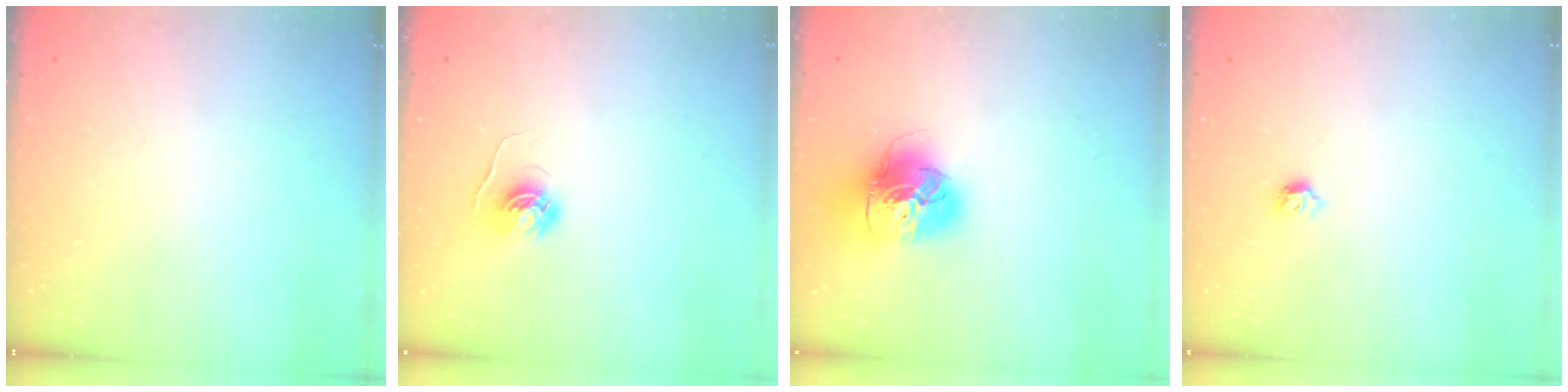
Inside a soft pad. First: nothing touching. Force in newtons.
{"total": 4.6, "press": 4.6, "slide": 0.4}
{"total": 17.4, "press": 17.3, "slide": 2.1}
{"total": 4.0, "press": 4.0, "slide": 0.8}